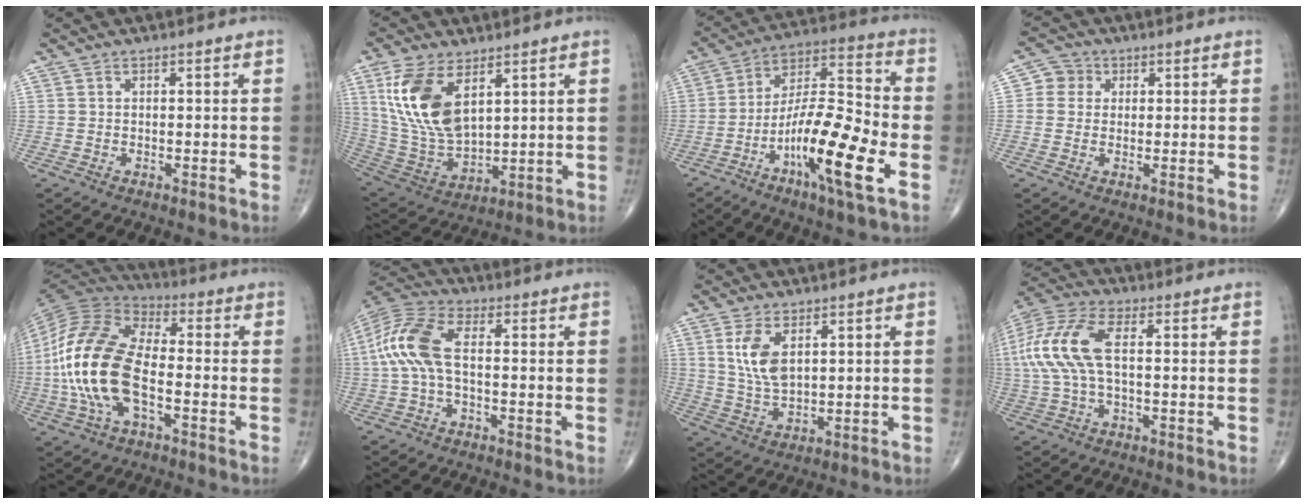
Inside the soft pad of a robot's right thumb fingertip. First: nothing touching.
{"total": 15.6, "force": [6.3, 7.9, 11.8], "torque": [-0.234, -0.024, 0.139]}
{"total": 18.2, "force": [-6.8, 3.5, 16.4], "torque": [-0.299, 0.032, -0.122]}
{"total": 4.0, "force": [0.8, 3.8, 0.9], "torque": [0.010, 0.005, 0.005]}
{"total": 19.1, "force": [-3.5, 9.5, 16.2], "torque": [-0.336, 0.026, -0.070]}
{"total": 10.7, "force": [-0.2, 4.8, 9.5], "torque": [-0.226, 0.028, -0.010]}
{"total": 7.3, "force": [2.6, 3.6, 5.8], "torque": [-0.112, -0.012, 0.062]}
{"total": 12.8, "force": [0.9, 5.6, 11.5], "torque": [-0.282, 0.027, 0.016]}